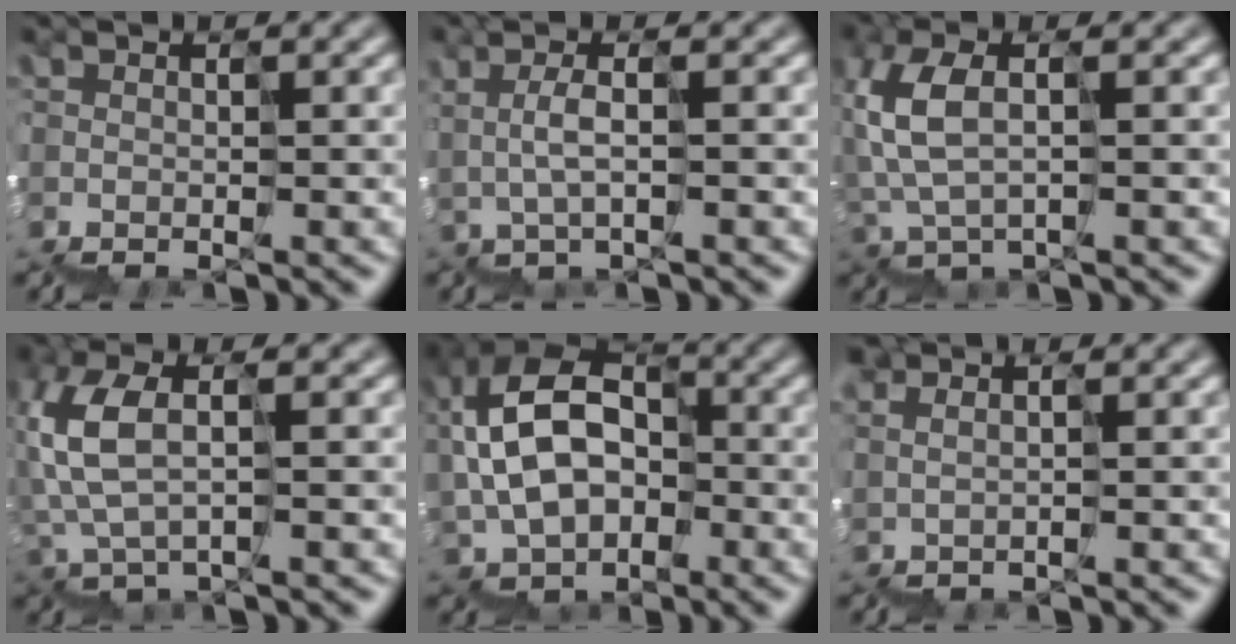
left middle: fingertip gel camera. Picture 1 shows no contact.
{"total": 1.3, "force": [1.0, 0.0, 0.8], "torque": [-0.018, 0.016, 0.021]}
{"total": 2.7, "force": [1.2, 0.9, 2.3], "torque": [-0.079, 0.017, 0.022]}
{"total": 3.3, "force": [1.0, 1.1, 3.0], "torque": [-0.096, 0.022, 0.016]}
{"total": 8.9, "force": [1.1, 6.3, 6.1], "torque": [-0.138, 0.051, 0.017]}
{"total": 1.1, "force": [0.9, 0.4, 0.6], "torque": [0.009, 0.012, 0.019]}